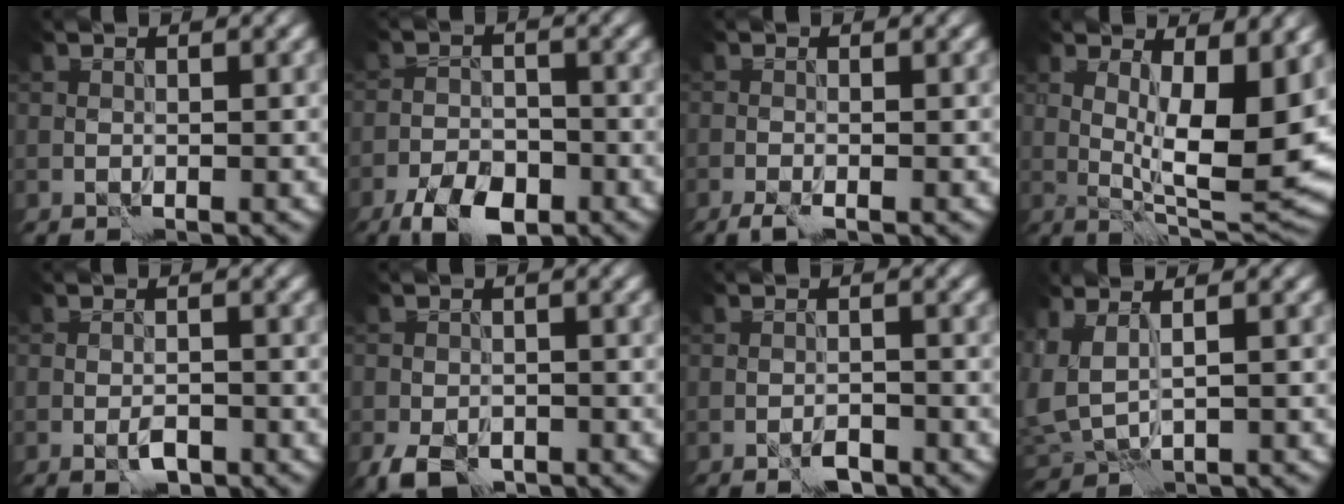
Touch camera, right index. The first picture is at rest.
{"total": 5.4, "force": [-3.6, 2.5, 3.1], "torque": [-0.048, -0.004, -0.068]}
{"total": 1.4, "force": [-1.0, 0.1, 0.9], "torque": [-0.022, -0.007, -0.022]}
{"total": 8.9, "force": [1.7, 2.6, 8.3], "torque": [-0.132, -0.016, 0.037]}
{"total": 1.5, "force": [-0.7, 0.7, 1.1], "torque": [-0.020, -0.003, -0.011]}
{"total": 3.6, "force": [-2.2, 2.1, 1.9], "torque": [-0.033, -0.008, -0.041]}
{"total": 1.4, "force": [-1.0, 0.5, 0.8], "torque": [-0.011, 0.001, -0.018]}
{"total": 4.5, "force": [2.1, 2.1, 3.4], "torque": [-0.078, 0.003, 0.049]}